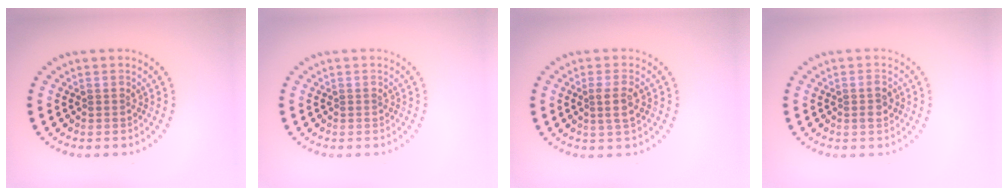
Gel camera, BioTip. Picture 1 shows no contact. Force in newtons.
{"total": 0.0}
{"total": 2.0, "press": 1.8, "slide": 0.7}
{"total": 1.2, "press": 1.2, "slide": 0.4}